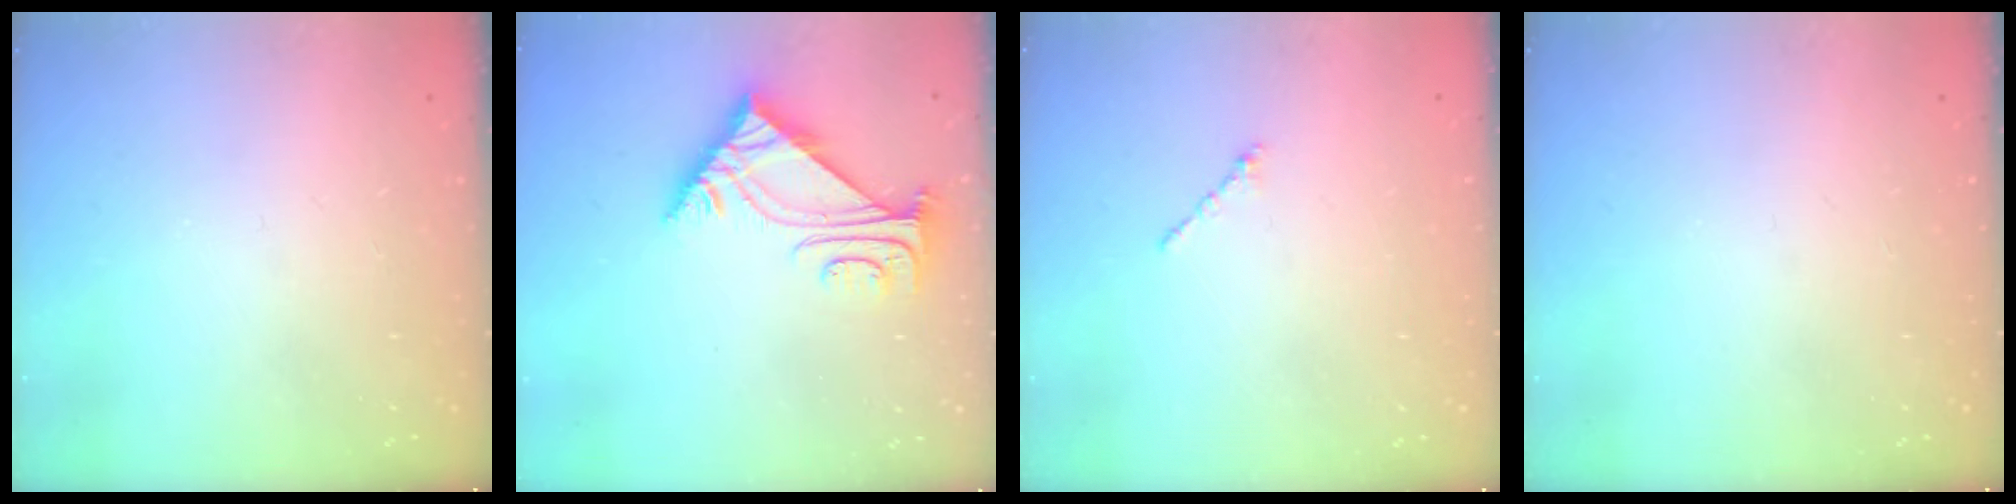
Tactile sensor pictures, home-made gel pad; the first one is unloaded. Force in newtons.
{"total": 5.5, "press": 5.4, "slide": 0.9}
{"total": 1.0, "press": 0.9, "slide": 0.4}
{"total": 0.0}